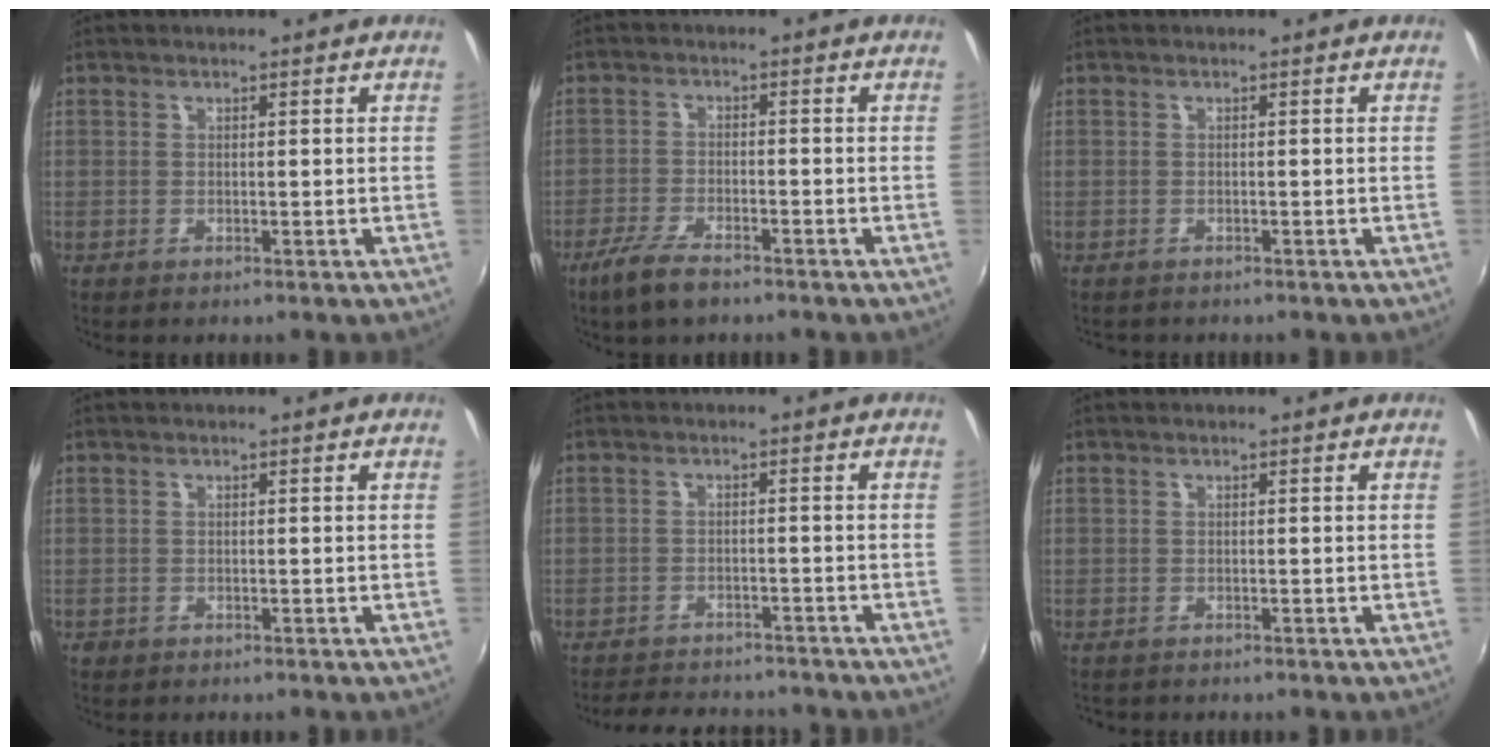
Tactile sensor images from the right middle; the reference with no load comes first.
{"total": 6.5, "force": [-4.8, 1.8, 4.0], "torque": [-0.103, -0.013, -0.092]}
{"total": 0.9, "force": [-0.9, 0.3, 0.1], "torque": [-0.008, 0.000, -0.011]}
{"total": 0.9, "force": [-0.6, 0.7, 0.2], "torque": [-0.008, -0.002, -0.009]}
{"total": 9.8, "force": [-8.8, 3.1, 3.1], "torque": [-0.075, 0.008, -0.120]}
{"total": 0.8, "force": [-0.8, 0.2, 0.1], "torque": [-0.007, 0.000, -0.011]}